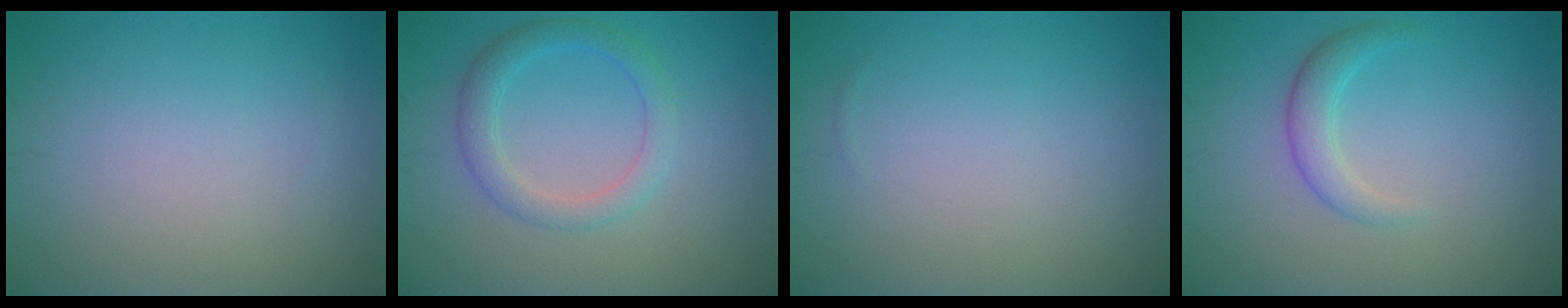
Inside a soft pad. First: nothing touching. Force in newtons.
{"total": 2.8, "press": 2.8, "slide": 0.1}
{"total": 0.0}
{"total": 2.3, "press": 2.3, "slide": 0.1}